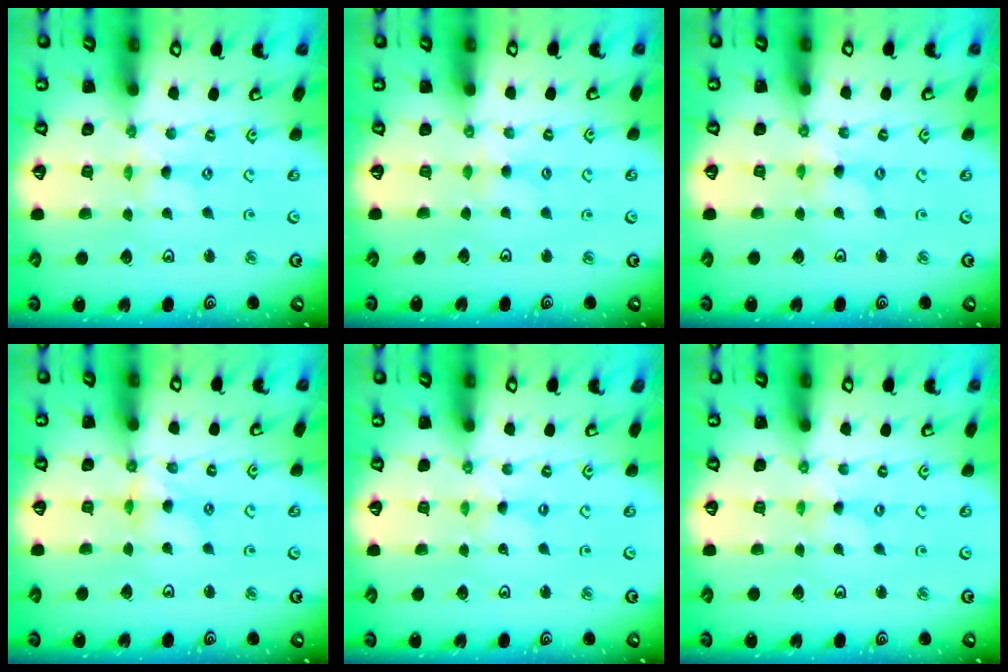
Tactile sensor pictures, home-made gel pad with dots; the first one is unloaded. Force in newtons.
{"total": 2.7, "press": 2.6, "slide": 0.5}
{"total": 1.3, "press": 1.3, "slide": 0.3}
{"total": 5.9, "press": 5.8, "slide": 0.5}
{"total": 0.0}
{"total": 0.0}